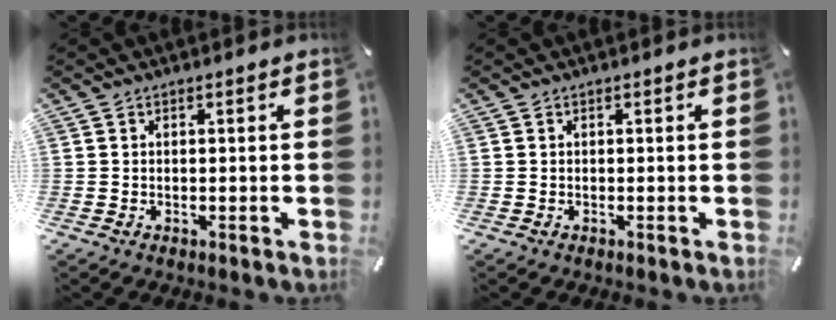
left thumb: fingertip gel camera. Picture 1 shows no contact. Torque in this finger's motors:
{"motor_torque": [0.00, 0.00, 0.00, 0.00, 0.00]}